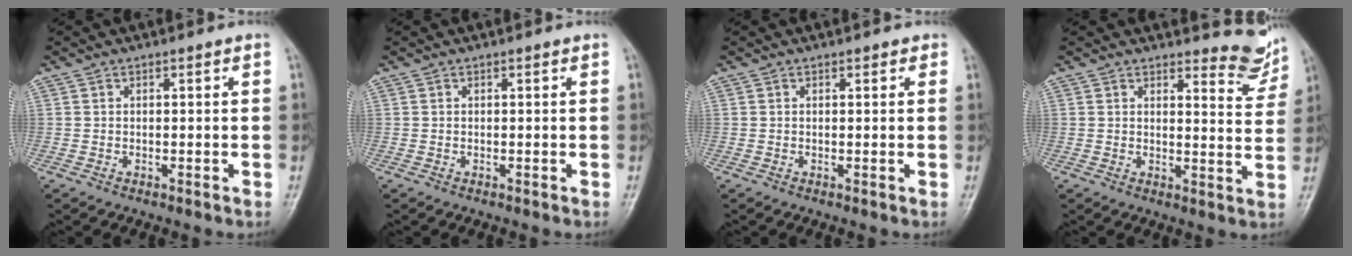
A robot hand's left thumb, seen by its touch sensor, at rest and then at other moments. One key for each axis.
{"total": 0.0}
{"total": 0.9, "fx": 0.6, "fy": 0.6, "fz": 0.5, "tx": 0.001, "ty": -0.002, "tz": 0.002}
{"total": 7.0, "fx": 6.5, "fy": 1.9, "fz": 1.4, "tx": 0.004, "ty": -0.062, "tz": 0.068}